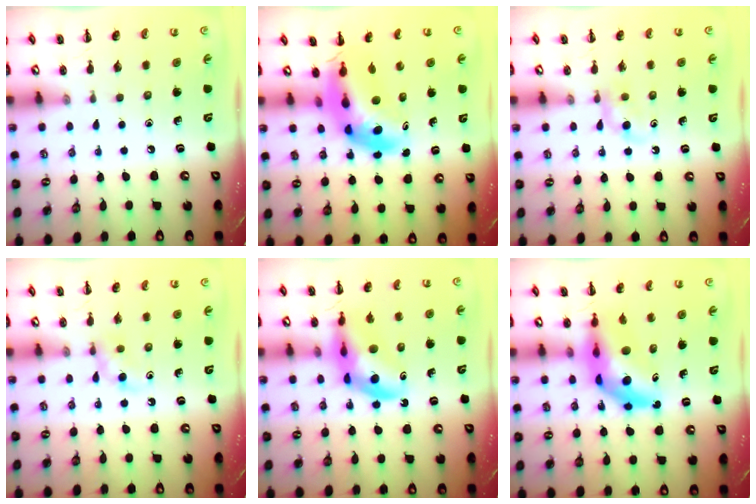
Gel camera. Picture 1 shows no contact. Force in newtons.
{"total": 7.5, "press": 7.1, "slide": 2.2}
{"total": 3.6, "press": 3.3, "slide": 1.3}
{"total": 3.9, "press": 3.7, "slide": 1.1}
{"total": 12.6, "press": 12.2, "slide": 3.2}
{"total": 10.3, "press": 9.8, "slide": 3.2}